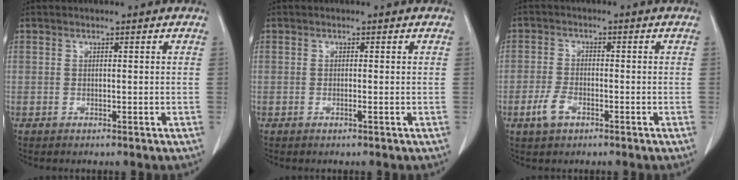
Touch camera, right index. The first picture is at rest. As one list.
[{"total": 0.5, "force": [-0.2, -0.1, 0.5], "torque": [-0.010, 0.000, -0.004]}, {"total": 3.8, "force": [-1.9, 2.2, 2.5], "torque": [-0.057, 0.001, -0.033]}]